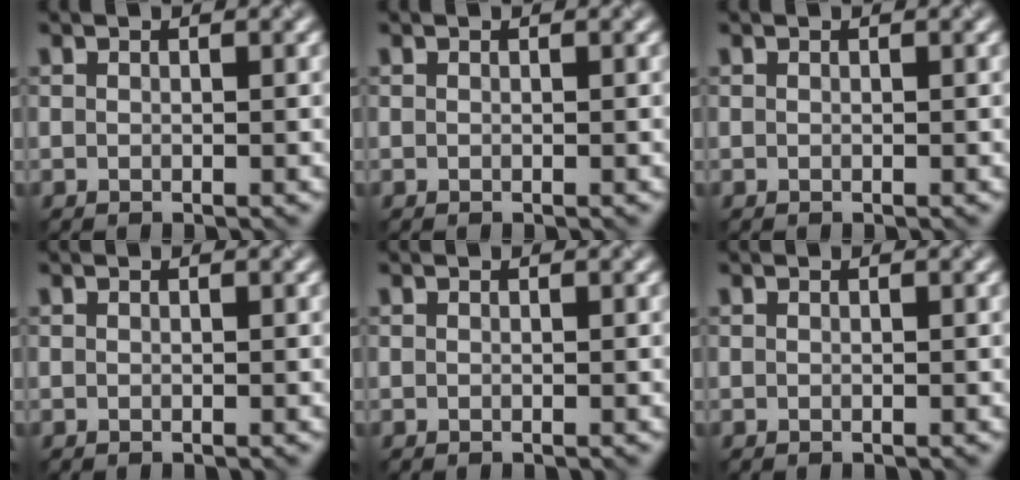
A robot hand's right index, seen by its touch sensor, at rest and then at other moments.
{"total": 0.0}
{"total": 0.0}
{"total": 0.0}
{"total": 0.0}
{"total": 0.0}